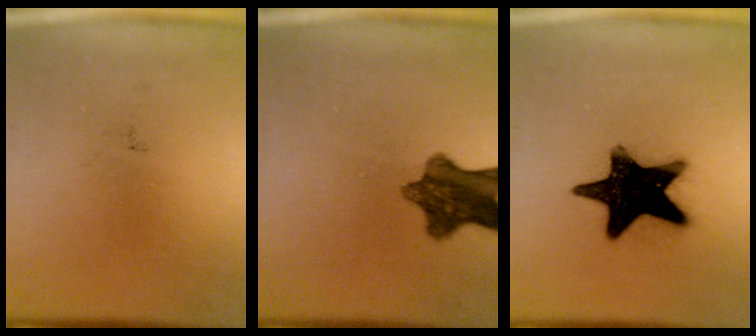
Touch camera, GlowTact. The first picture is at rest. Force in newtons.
{"total": 9.3}
{"total": 19.9}